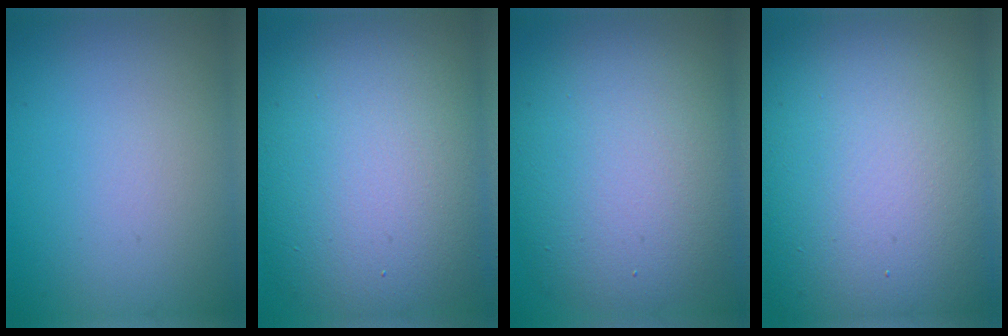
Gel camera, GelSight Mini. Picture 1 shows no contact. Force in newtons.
{"total": 13.7, "press": 13.7, "slide": 0.7}
{"total": 10.9, "press": 10.8, "slide": 1.1}
{"total": 20.7, "press": 20.7, "slide": 1.0}